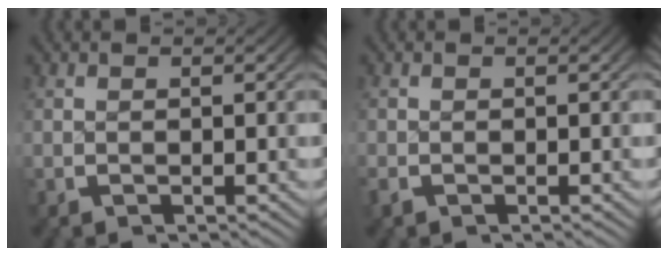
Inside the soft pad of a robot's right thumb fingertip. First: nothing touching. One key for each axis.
{"total": 0.8, "fx": -0.5, "fy": 0.6, "fz": 0.2, "tx": -0.007, "ty": -0.002, "tz": -0.012}